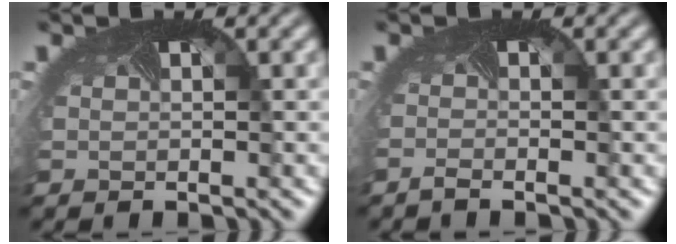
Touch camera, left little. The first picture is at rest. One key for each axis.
{"total": 1.3, "fx": -1.3, "fy": -0.2, "fz": 0.0, "tx": -0.011, "ty": -0.009, "tz": -0.026}